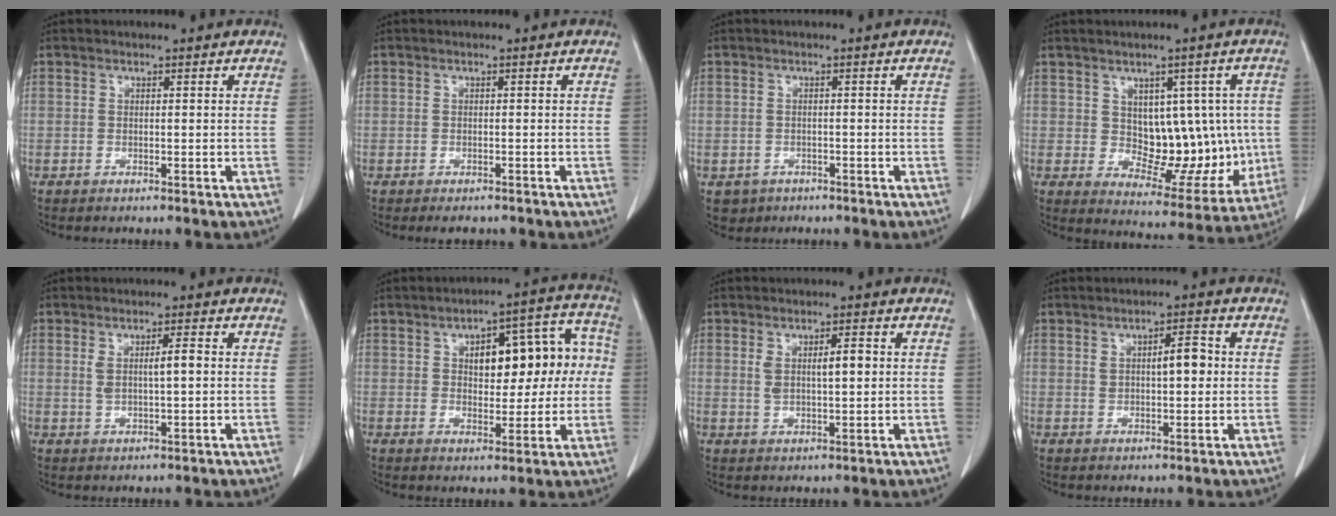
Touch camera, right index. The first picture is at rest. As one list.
[{"total": 2.0, "force": [-1.6, 1.0, 0.6], "torque": [-0.007, -0.001, -0.018]}, {"total": 2.4, "force": [-1.3, 2.0, 0.2], "torque": [-0.003, 0.003, -0.014]}, {"total": 11.6, "force": [0.9, 6.8, 9.4], "torque": [-0.099, 0.014, 0.037]}, {"total": 3.8, "force": [0.7, 0.7, 3.7], "torque": [-0.064, 0.007, 0.017]}, {"total": 13.4, "force": [1.9, 6.0, 11.9], "torque": [-0.150, 0.049, 0.035]}, {"total": 4.8, "force": [1.1, 1.5, 4.5], "torque": [-0.078, 0.009, 0.026]}, {"total": 4.6, "force": [1.0, 1.6, 4.3], "torque": [-0.067, 0.013, 0.020]}]